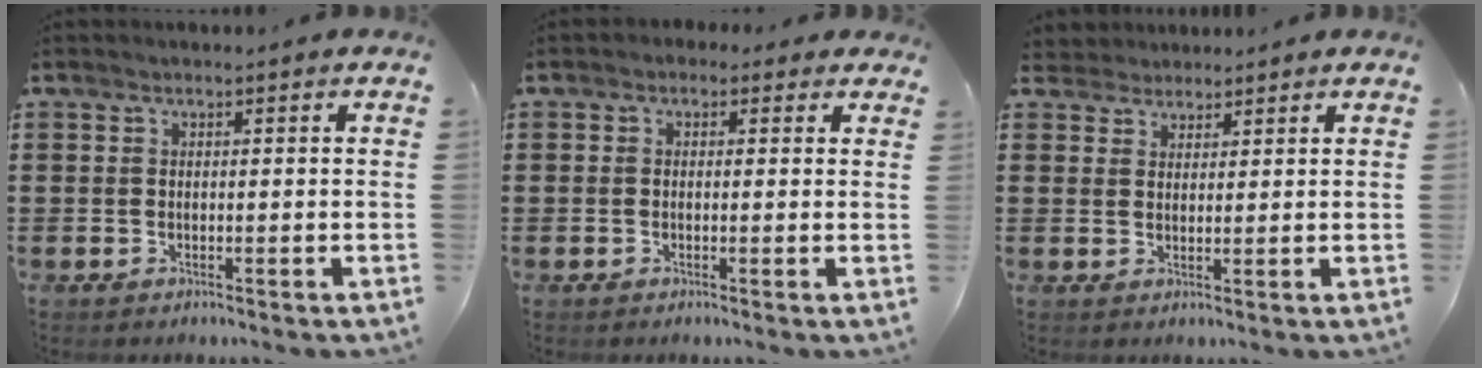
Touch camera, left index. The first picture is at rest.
{"total": 1.1, "force": [-0.2, 1.0, 0.5], "torque": [-0.011, 0.006, -0.005]}
{"total": 2.3, "force": [2.1, 1.0, -0.4], "torque": [-0.002, 0.005, 0.040]}